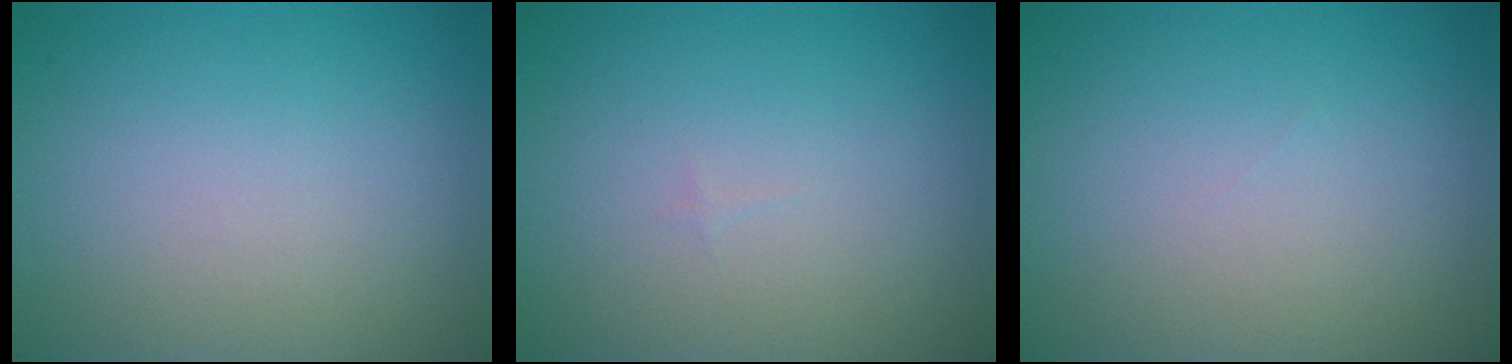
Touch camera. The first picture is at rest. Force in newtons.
{"total": 0.0}
{"total": 0.0}